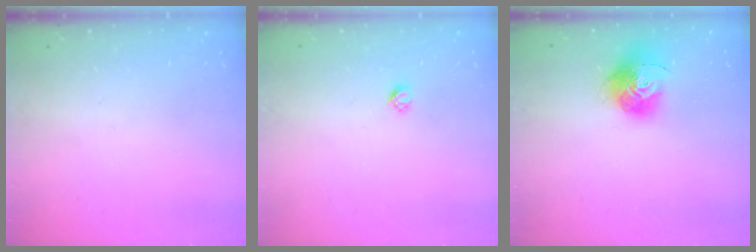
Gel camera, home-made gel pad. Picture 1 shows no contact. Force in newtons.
{"total": 2.7, "press": 2.6, "slide": 0.3}
{"total": 14.4, "press": 14.3, "slide": 1.3}